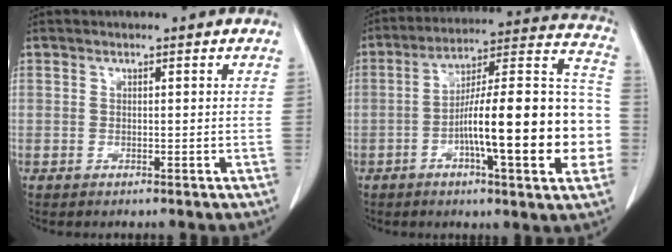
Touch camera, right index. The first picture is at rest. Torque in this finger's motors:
{"motor_torque": [2.14, 0.00, 0.93, 0.21]}